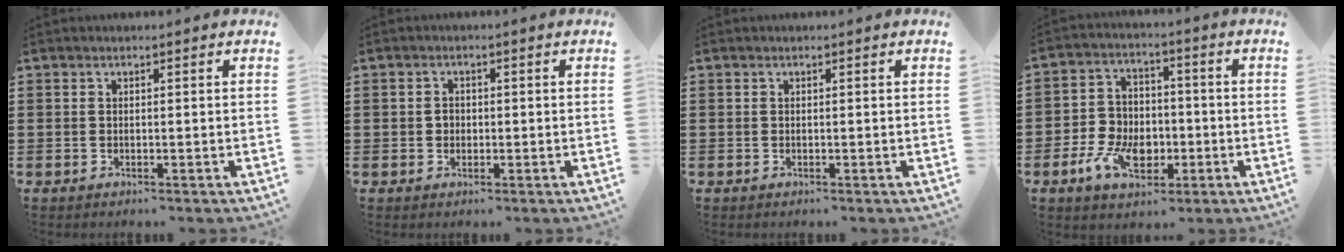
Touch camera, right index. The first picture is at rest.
{"total": 1.4, "force": [-0.1, 1.3, 0.6], "torque": [-0.015, 0.005, -0.003]}
{"total": 0.0}
{"total": 8.0, "force": [-2.7, 5.7, 4.9], "torque": [-0.116, 0.013, -0.050]}